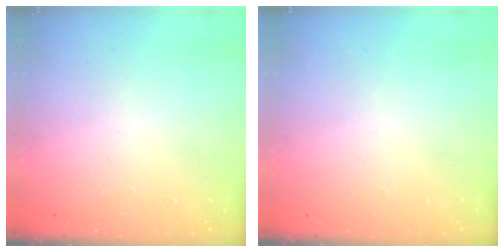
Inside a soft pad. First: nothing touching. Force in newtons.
{"total": 0.0}